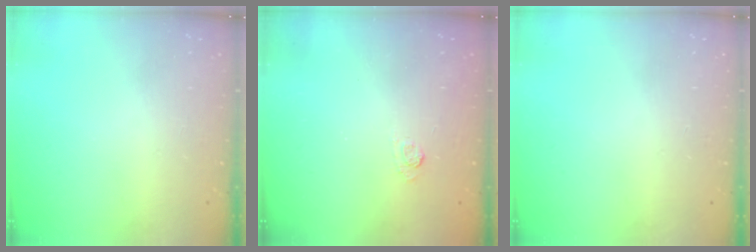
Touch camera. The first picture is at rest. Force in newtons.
{"total": 2.4, "press": 1.9, "slide": 1.4}
{"total": 0.0}